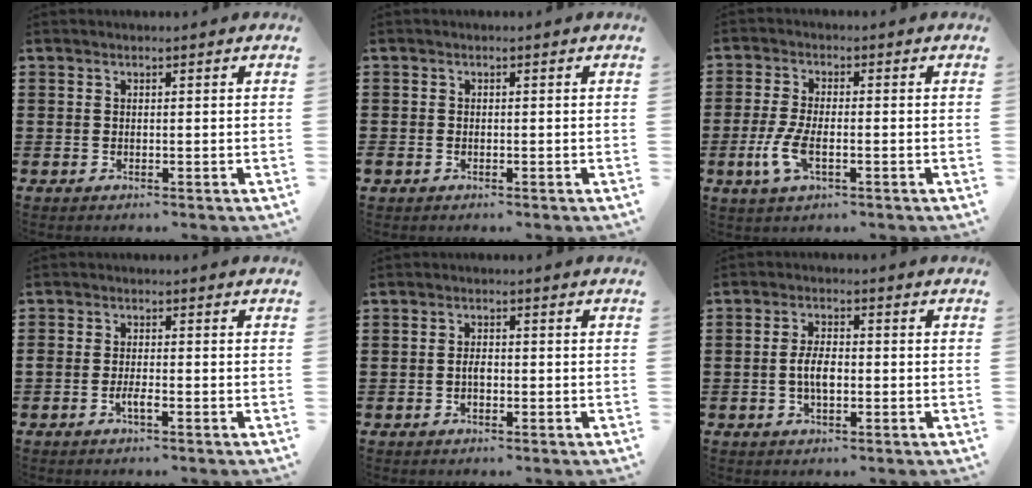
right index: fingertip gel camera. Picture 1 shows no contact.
{"total": 0.7, "force": [-0.5, 0.4, 0.2], "torque": [-0.007, -0.003, -0.010]}
{"total": 5.1, "force": [-1.6, 2.0, 4.5], "torque": [-0.110, -0.011, -0.036]}
{"total": 2.1, "force": [-1.2, 0.5, 1.7], "torque": [-0.028, 0.003, -0.021]}
{"total": 2.1, "force": [-0.5, 0.8, 1.8], "torque": [-0.036, 0.000, -0.009]}
{"total": 4.4, "force": [-0.7, 1.9, 3.9], "torque": [-0.085, -0.001, -0.016]}